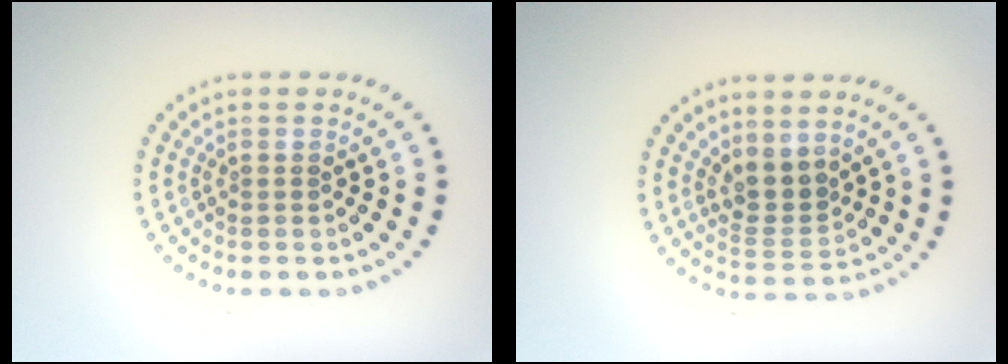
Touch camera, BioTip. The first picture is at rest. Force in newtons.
{"total": 2.7, "press": 2.2, "slide": 1.7}